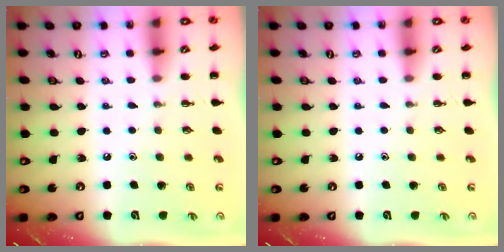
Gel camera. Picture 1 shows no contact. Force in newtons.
{"total": 0.0}